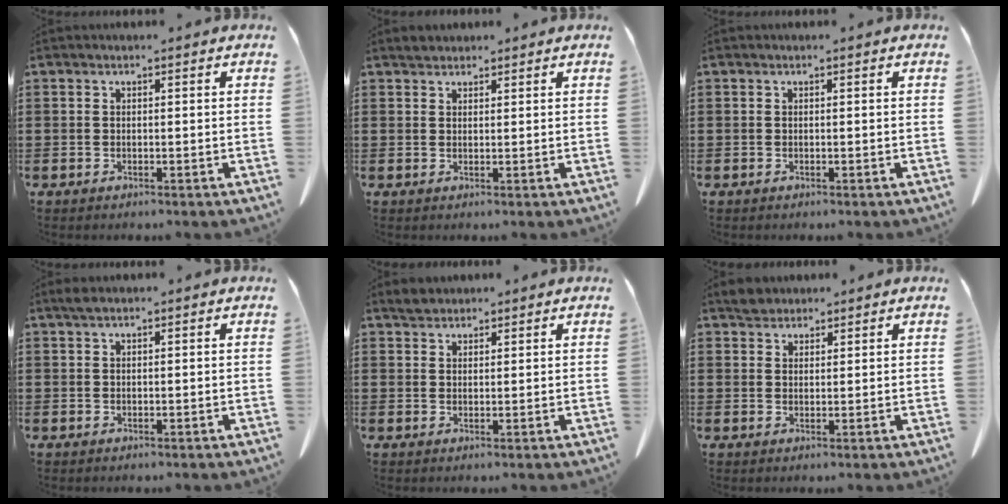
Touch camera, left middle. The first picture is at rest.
{"total": 1.5, "force": [1.4, 0.5, 0.1], "torque": [0.002, 0.000, 0.026]}
{"total": 0.0}
{"total": 1.0, "force": [0.6, 0.2, 0.8], "torque": [-0.018, 0.001, 0.011]}
{"total": 2.0, "force": [1.8, 0.7, 0.3], "torque": [-0.011, 0.004, 0.037]}
{"total": 2.4, "force": [2.2, 1.0, 0.4], "torque": [-0.007, 0.002, 0.042]}